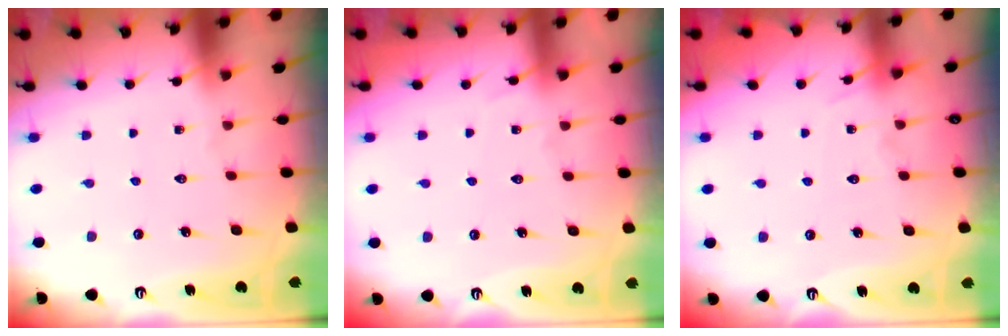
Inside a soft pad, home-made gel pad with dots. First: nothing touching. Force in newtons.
{"total": 4.1, "press": 4.1, "slide": 0.5}
{"total": 4.8, "press": 4.8, "slide": 0.5}